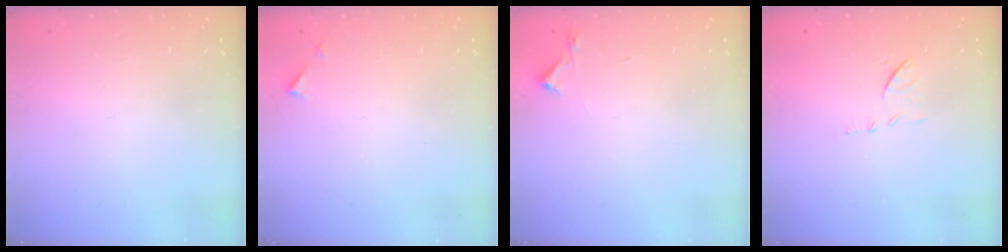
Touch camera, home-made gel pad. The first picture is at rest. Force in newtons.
{"total": 3.2, "press": 3.2, "slide": 0.3}
{"total": 2.7, "press": 2.6, "slide": 0.4}
{"total": 8.2, "press": 8.2, "slide": 0.6}